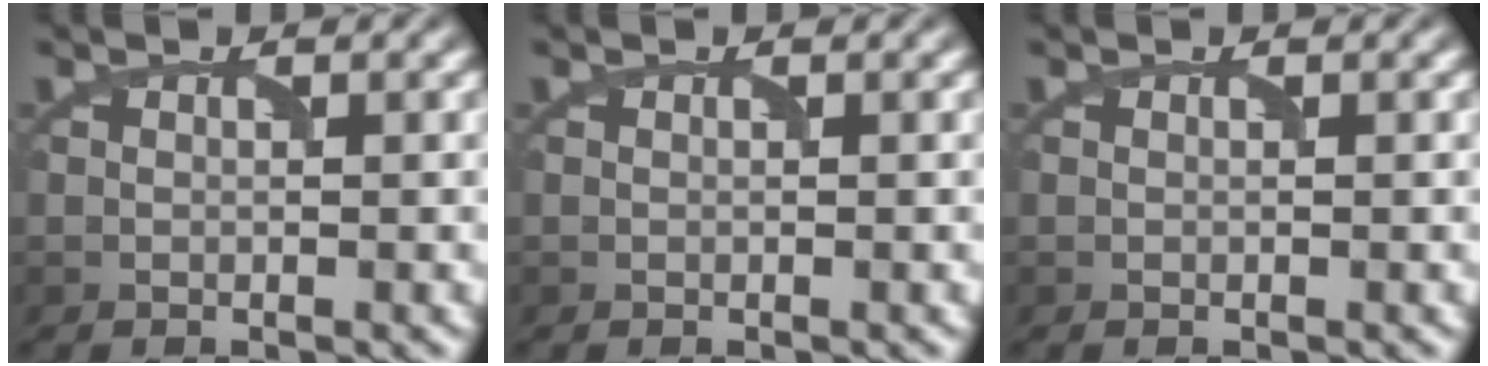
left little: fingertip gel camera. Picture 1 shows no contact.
{"total": 0.0}
{"total": 0.0}